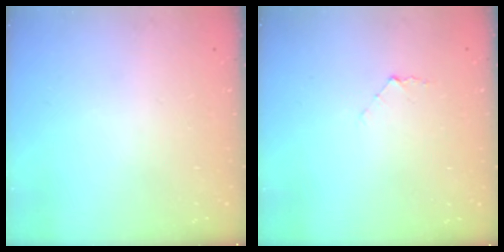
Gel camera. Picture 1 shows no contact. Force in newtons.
{"total": 3.9, "press": 3.9, "slide": 0.4}